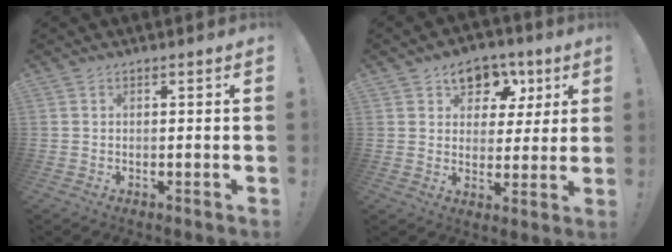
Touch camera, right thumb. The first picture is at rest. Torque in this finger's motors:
{"motor_torque": [-0.12, 0.16, 0.22, 0.33, 0.00]}